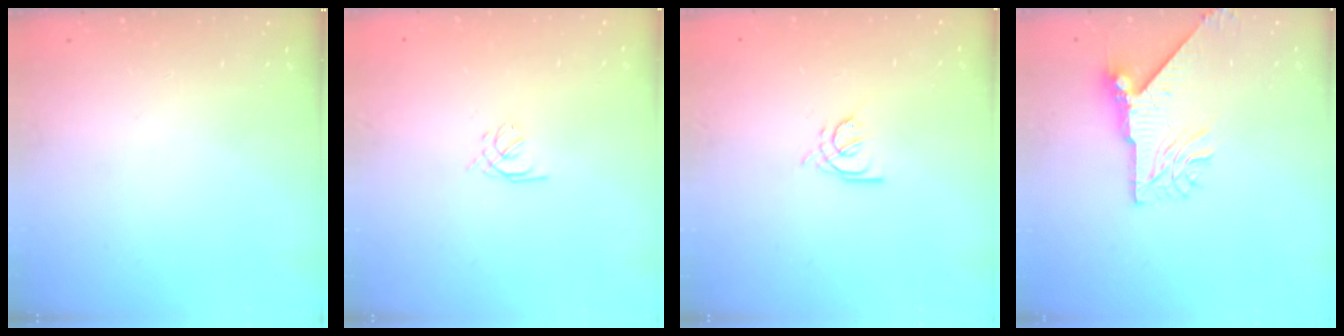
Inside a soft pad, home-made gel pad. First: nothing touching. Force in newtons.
{"total": 1.4, "press": 1.3, "slide": 0.5}
{"total": 4.5, "press": 4.5, "slide": 0.7}
{"total": 9.4, "press": 9.4, "slide": 1.2}